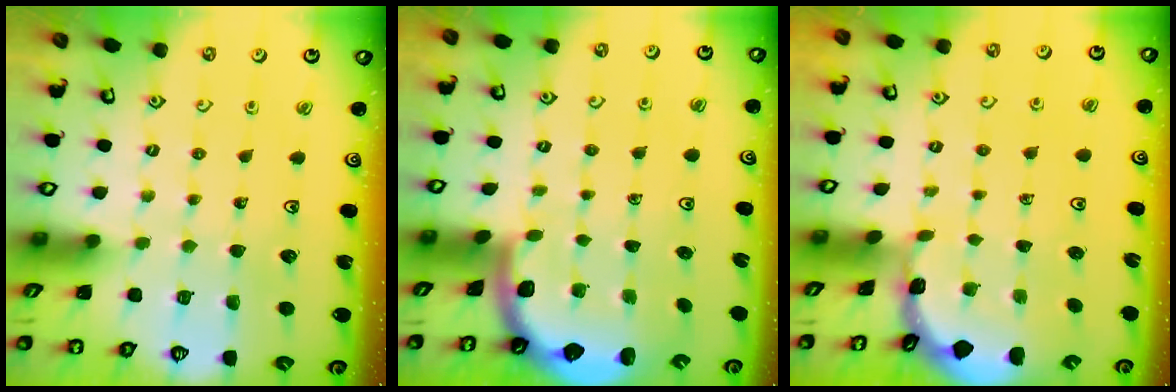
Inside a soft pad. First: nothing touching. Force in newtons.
{"total": 1.6, "press": 1.6, "slide": 0.1}
{"total": 0.7, "press": 0.6, "slide": 0.2}